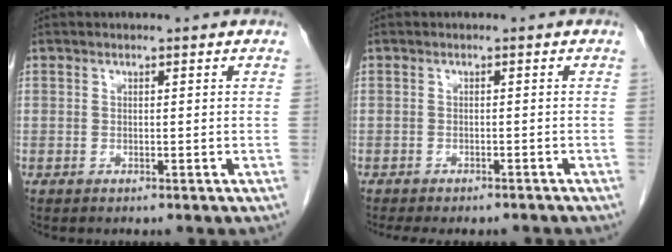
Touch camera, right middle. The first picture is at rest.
{"total": 8.1, "force": [-7.2, 2.3, 3.0], "torque": [-0.037, -0.003, -0.087]}